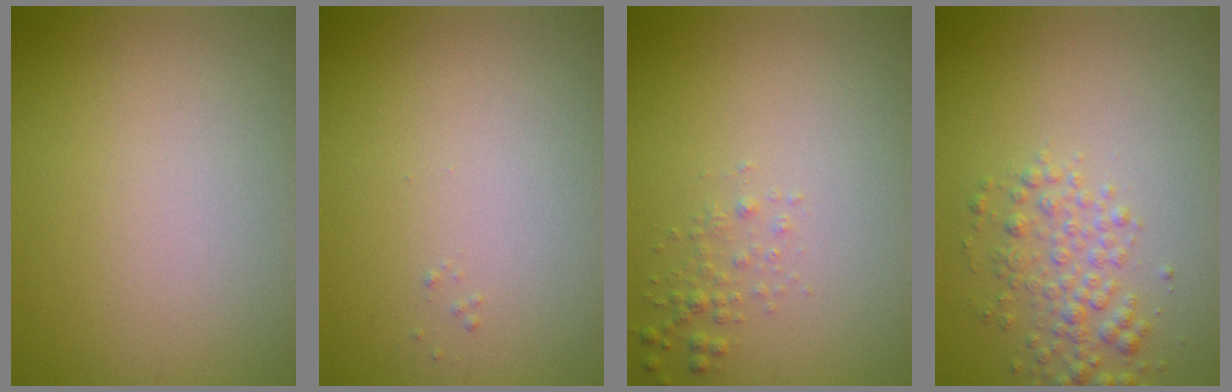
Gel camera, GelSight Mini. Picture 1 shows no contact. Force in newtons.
{"total": 0.0}
{"total": 1.1, "press": 1.1, "slide": 0.1}
{"total": 2.8, "press": 2.8, "slide": 0.1}